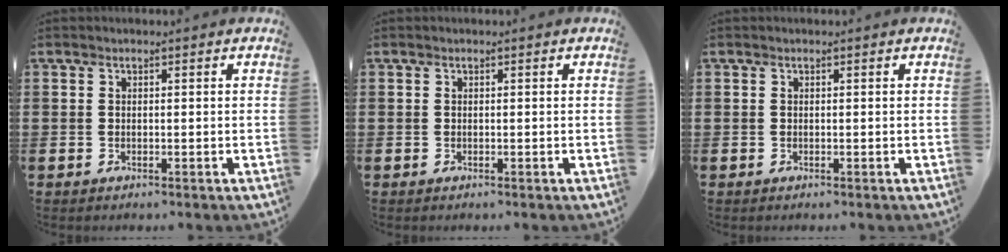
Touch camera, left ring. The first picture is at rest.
{"total": 0.0}
{"total": 0.0}